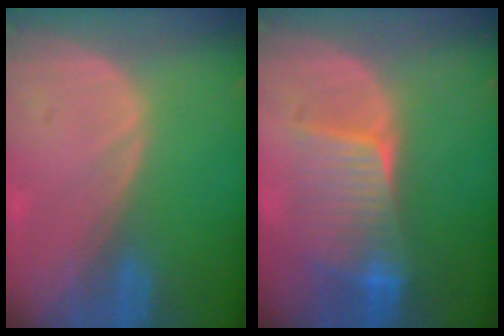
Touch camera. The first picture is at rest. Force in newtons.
{"total": 6.8, "press": 6.8, "slide": 0.3}